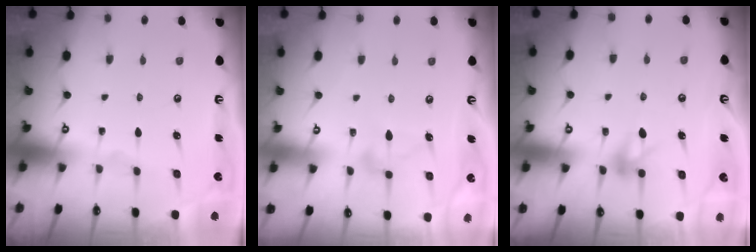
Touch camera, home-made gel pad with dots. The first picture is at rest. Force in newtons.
{"total": 8.2, "press": 8.2, "slide": 0.3}
{"total": 5.5, "press": 5.4, "slide": 1.1}